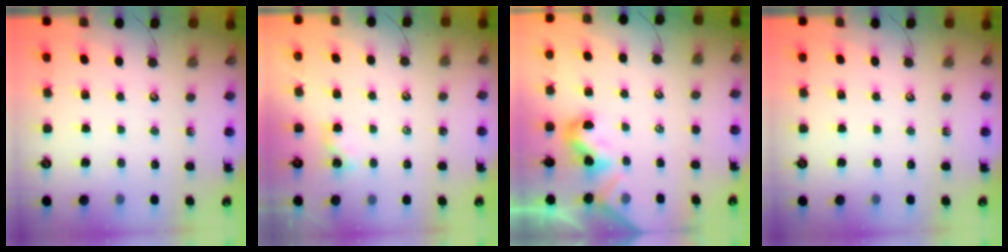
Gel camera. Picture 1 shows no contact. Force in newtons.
{"total": 0.6, "press": 0.5, "slide": 0.2}
{"total": 1.8, "press": 1.7, "slide": 0.5}
{"total": 0.0}